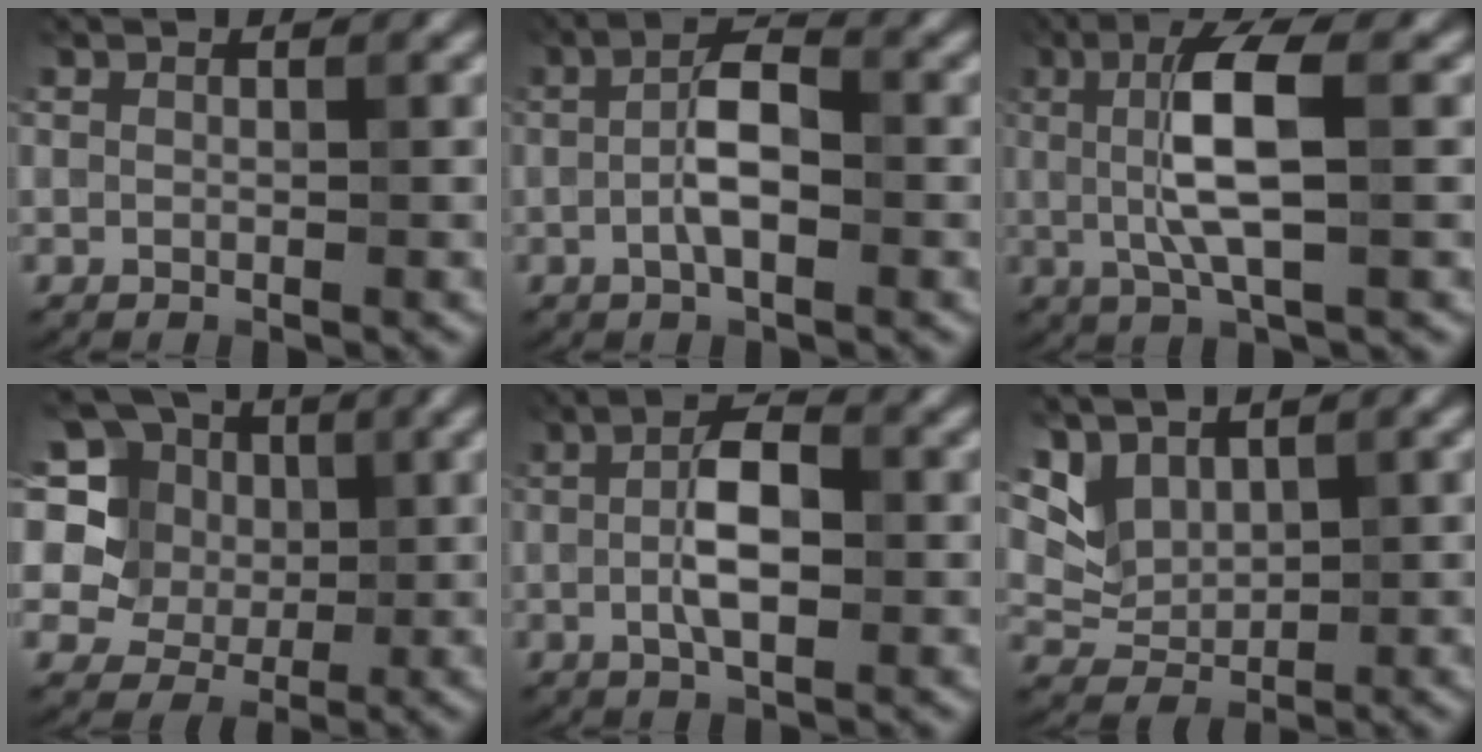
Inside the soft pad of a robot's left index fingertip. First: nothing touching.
{"total": 4.0, "force": [-0.8, 1.4, 3.7], "torque": [-0.068, 0.010, -0.022]}
{"total": 6.3, "force": [0.6, 1.5, 6.1], "torque": [-0.119, 0.004, 0.009]}
{"total": 11.6, "force": [6.1, 8.2, 5.6], "torque": [-0.122, 0.032, 0.090]}
{"total": 4.8, "force": [-0.2, 1.9, 4.4], "torque": [-0.083, 0.006, -0.009]}
{"total": 3.6, "force": [2.6, 2.0, 1.5], "torque": [-0.041, -0.008, 0.065]}